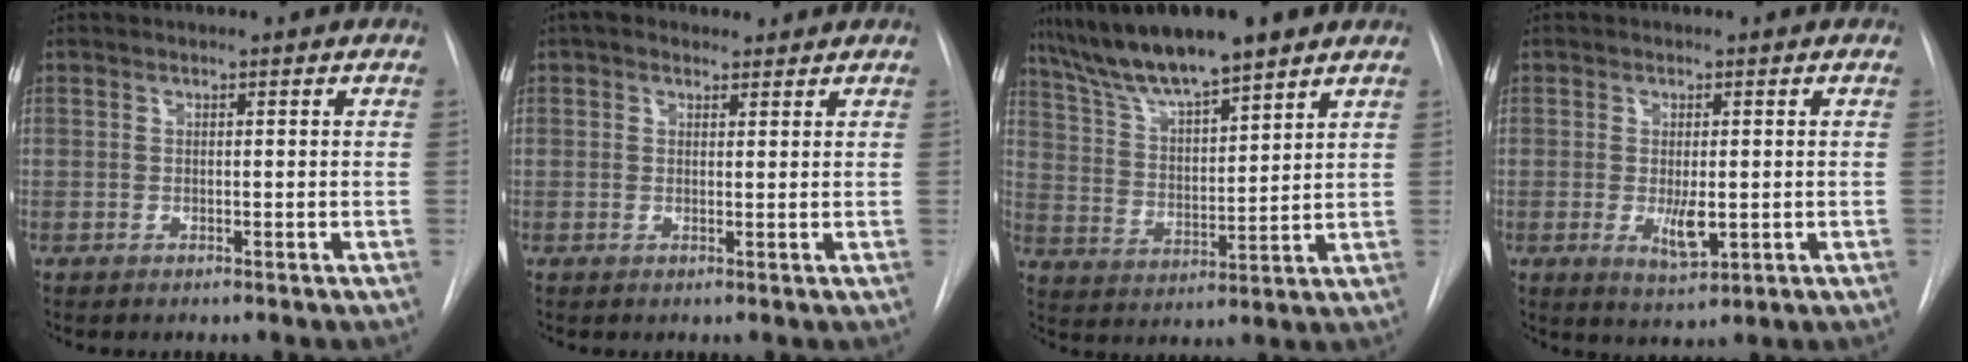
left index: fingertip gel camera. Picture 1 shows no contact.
{"total": 3.6, "force": [2.7, 2.0, 1.3], "torque": [-0.021, 0.025, 0.041]}
{"total": 13.7, "force": [10.8, 2.0, 8.2], "torque": [-0.148, 0.011, 0.195]}
{"total": 4.3, "force": [-0.5, 1.6, 3.9], "torque": [-0.068, -0.010, 0.000]}